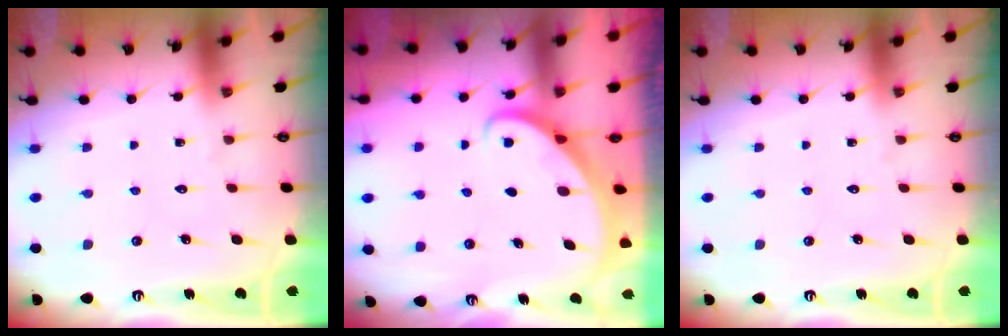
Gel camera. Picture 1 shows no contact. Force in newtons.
{"total": 2.4, "press": 2.3, "slide": 0.3}
{"total": 0.0}